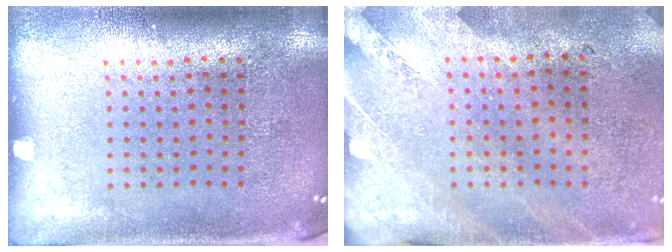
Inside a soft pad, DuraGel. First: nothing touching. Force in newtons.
{"total": 2.4, "press": 2.1, "slide": 1.3}